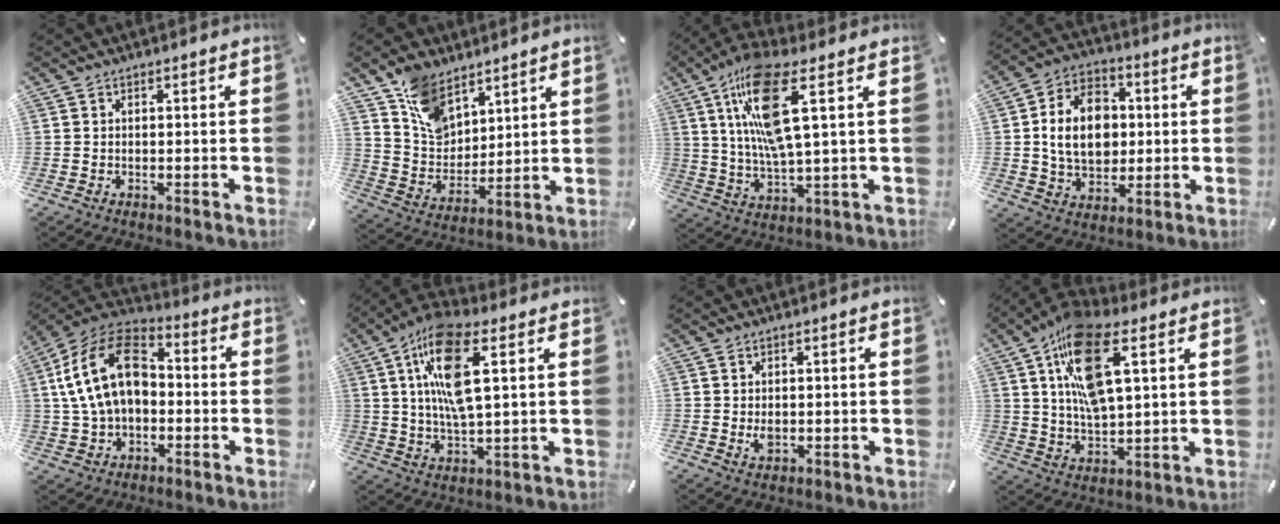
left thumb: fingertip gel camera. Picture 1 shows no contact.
{"total": 11.4, "force": [7.7, 7.2, 4.3], "torque": [-0.100, -0.039, 0.153]}
{"total": 16.2, "force": [6.2, 4.1, 14.4], "torque": [-0.302, -0.012, 0.096]}
{"total": 13.8, "force": [0.5, 10.8, 8.6], "torque": [-0.172, 0.019, 0.010]}
{"total": 18.3, "force": [1.3, 12.8, 13.0], "torque": [-0.279, 0.023, 0.019]}
{"total": 14.5, "force": [5.1, 4.9, 12.7], "torque": [-0.263, -0.006, 0.086]}
{"total": 2.1, "force": [0.0, 1.5, 1.5], "torque": [-0.037, 0.000, -0.002]}
{"total": 17.1, "force": [7.8, 7.4, 13.3], "torque": [-0.259, -0.018, 0.132]}